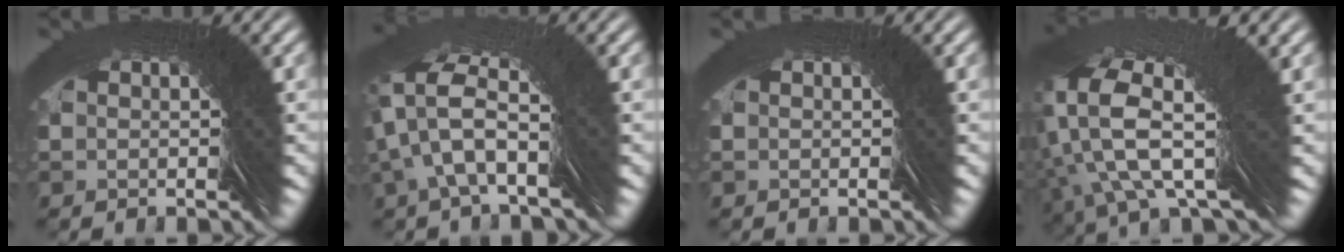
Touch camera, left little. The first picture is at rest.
{"total": 4.6, "force": [3.5, -2.9, -0.6], "torque": [0.016, 0.055, 0.040]}
{"total": 0.0}
{"total": 6.2, "force": [4.4, -1.8, 4.0], "torque": [-0.049, 0.064, 0.053]}